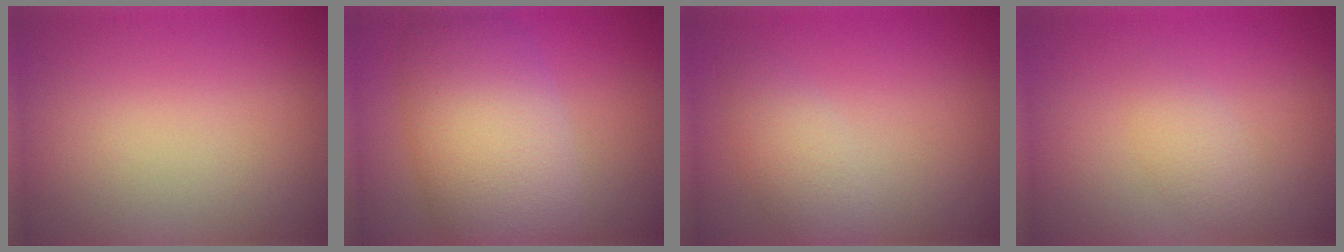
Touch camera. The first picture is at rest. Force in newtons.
{"total": 9.9, "press": 9.9, "slide": 0.4}
{"total": 2.7, "press": 2.7, "slide": 0.1}
{"total": 1.7, "press": 1.7, "slide": 0.1}